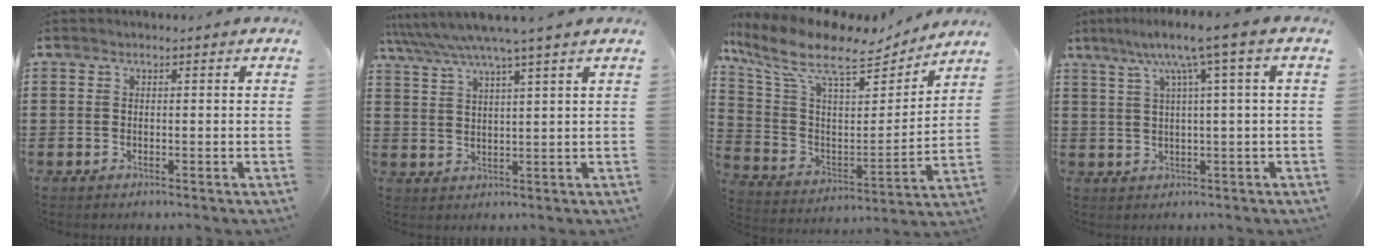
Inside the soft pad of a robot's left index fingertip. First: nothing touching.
{"total": 5.3, "force": [4.5, -0.3, 2.8], "torque": [-0.069, -0.018, 0.076]}
{"total": 11.4, "force": [8.3, 3.5, 7.0], "torque": [-0.169, -0.042, 0.141]}
{"total": 6.7, "force": [2.6, -0.5, 6.2], "torque": [-0.126, 0.000, 0.037]}